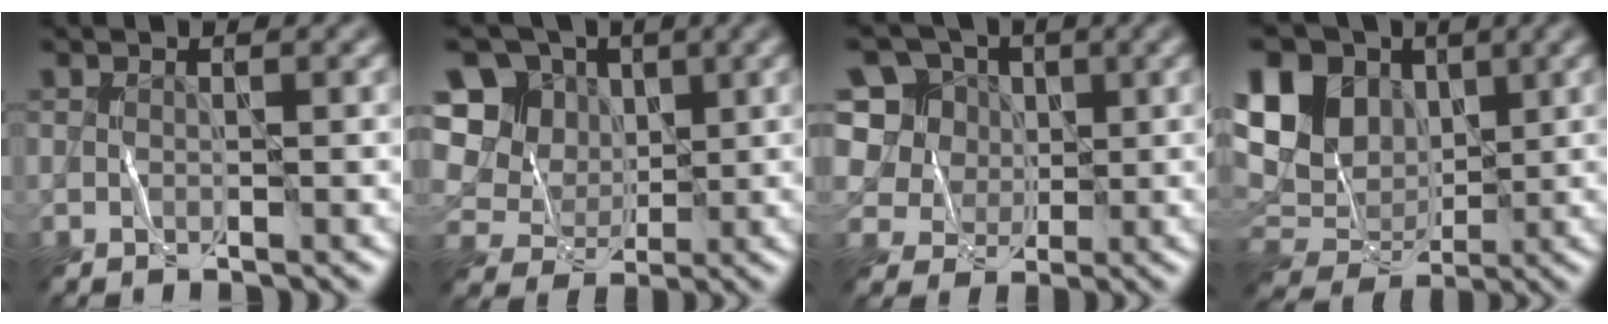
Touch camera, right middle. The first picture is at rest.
{"total": 11.2, "force": [3.1, 9.8, 4.4], "torque": [-0.129, 0.023, 0.055]}
{"total": 9.0, "force": [2.7, 7.8, 3.5], "torque": [-0.090, 0.027, 0.038]}
{"total": 14.1, "force": [3.7, 10.8, 8.3], "torque": [-0.172, 0.035, 0.047]}